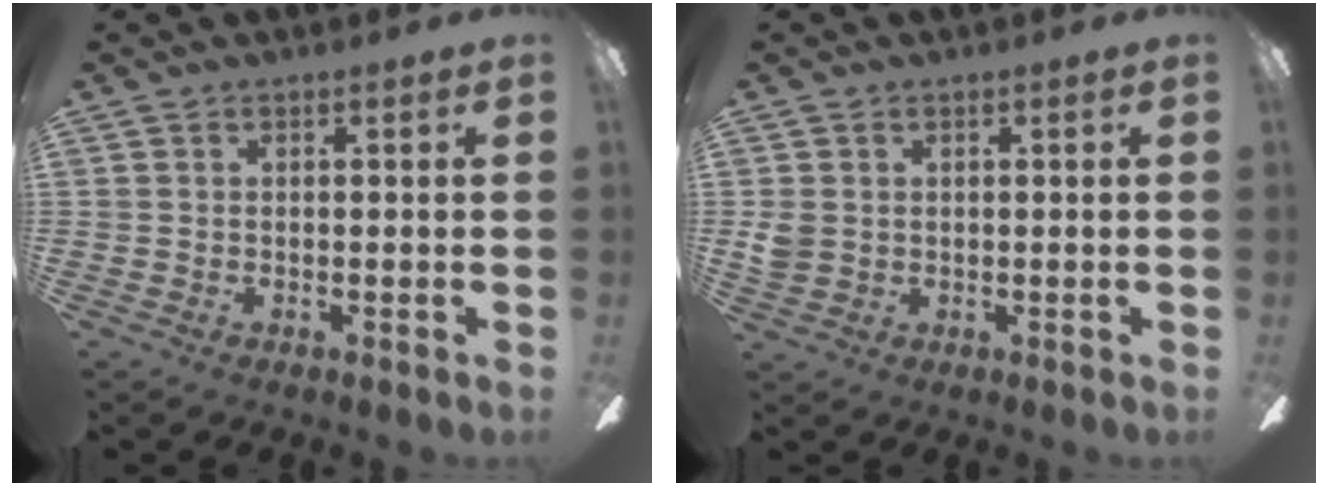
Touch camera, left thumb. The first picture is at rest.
{"total": 3.5, "force": [0.6, 3.2, 1.4], "torque": [-0.020, 0.005, 0.013]}